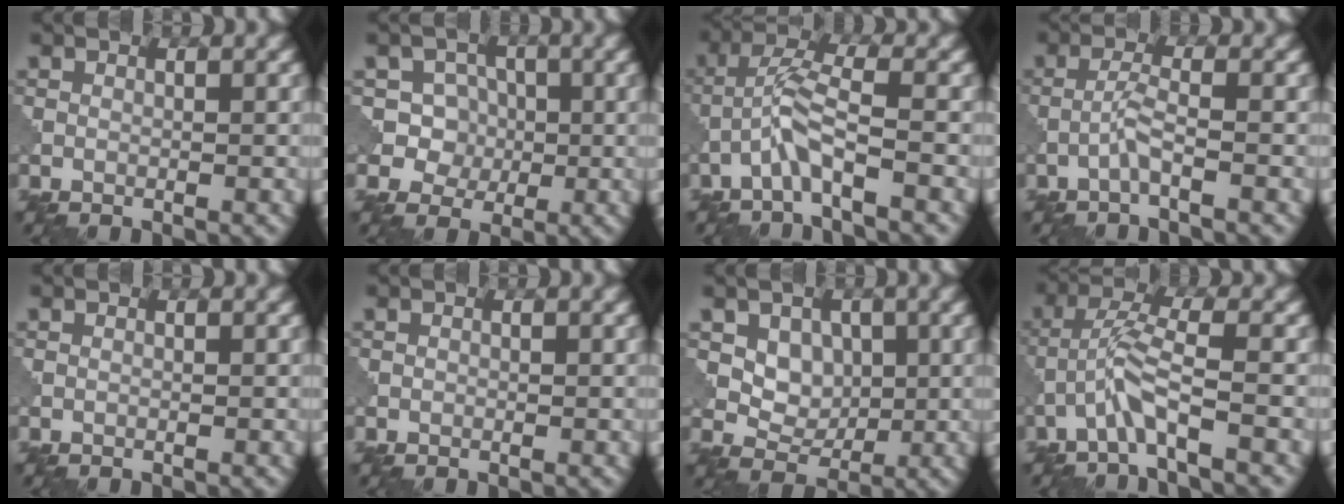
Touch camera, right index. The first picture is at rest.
{"total": 5.2, "force": [0.2, 5.0, 1.6], "torque": [-0.012, 0.018, -0.008]}
{"total": 3.3, "force": [-1.8, 0.3, 2.8], "torque": [-0.064, 0.015, -0.040]}
{"total": 1.9, "force": [-1.0, 0.1, 1.6], "torque": [-0.035, 0.009, -0.026]}
{"total": 0.0}
{"total": 0.0}
{"total": 3.6, "force": [1.0, 2.9, 1.9], "torque": [-0.036, -0.017, 0.033]}
{"total": 3.4, "force": [-1.9, 0.1, 2.9], "torque": [-0.063, 0.015, -0.042]}